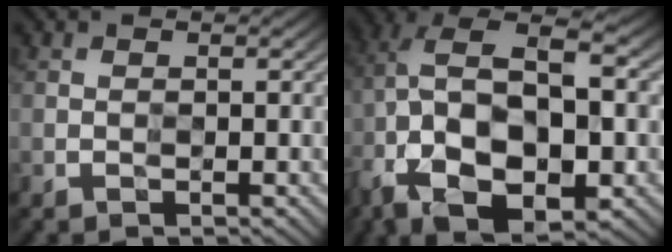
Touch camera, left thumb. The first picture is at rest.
{"total": 17.8, "force": [-4.1, 10.0, 14.1], "torque": [-0.297, -0.012, -0.030]}